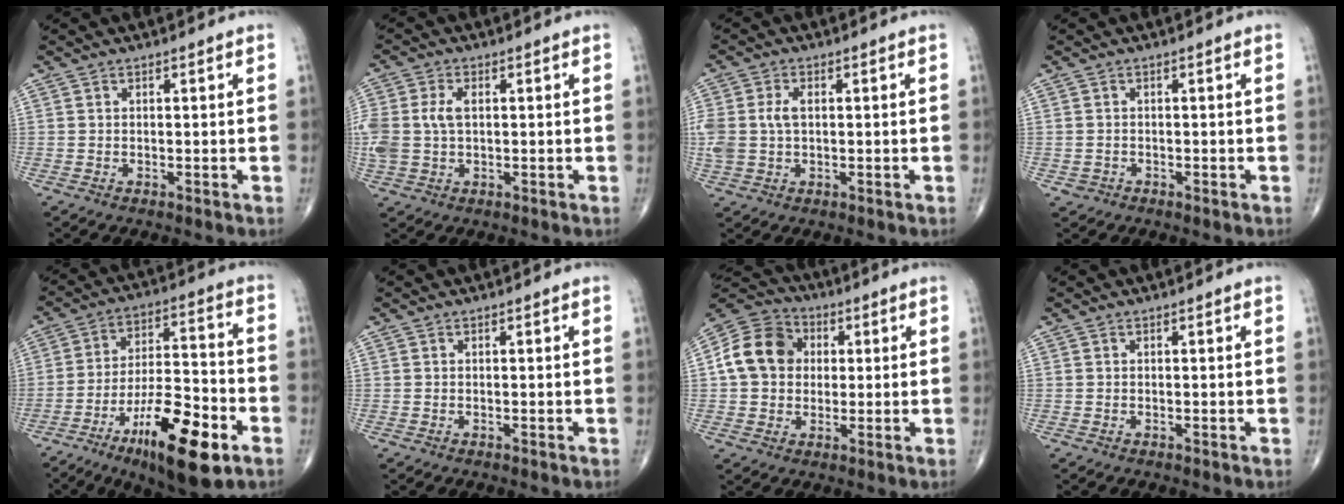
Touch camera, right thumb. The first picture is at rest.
{"total": 7.7, "force": [0.8, 4.9, 5.9], "torque": [-0.149, 0.013, 0.021]}
{"total": 6.3, "force": [0.6, 4.1, 4.7], "torque": [-0.118, 0.014, 0.016]}
{"total": 2.3, "force": [-1.0, 2.0, 0.1], "torque": [0.012, 0.010, -0.017]}
{"total": 19.5, "force": [-9.6, 6.1, 15.9], "torque": [-0.250, 0.050, -0.152]}
{"total": 0.0}
{"total": 12.4, "force": [1.7, 10.3, 6.8], "torque": [-0.109, 0.017, 0.018]}
{"total": 0.0}